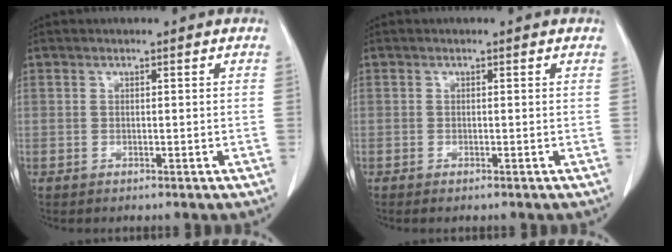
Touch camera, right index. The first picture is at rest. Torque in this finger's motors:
{"motor_torque": [-0.02, 0.02, 0.07, 0.02]}